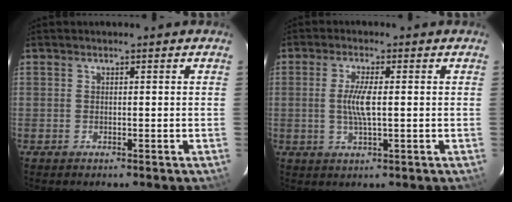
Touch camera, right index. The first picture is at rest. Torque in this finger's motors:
{"motor_torque": [0.20, 0.16, 0.23, 0.09]}